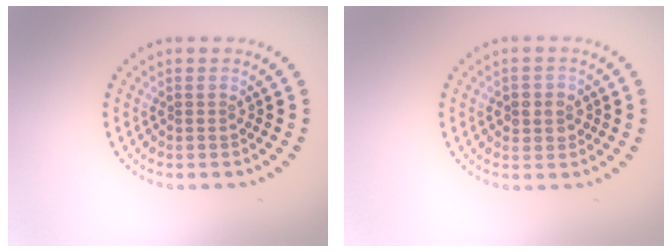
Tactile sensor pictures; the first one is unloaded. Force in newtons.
{"total": 2.3, "press": 2.2, "slide": 0.8}